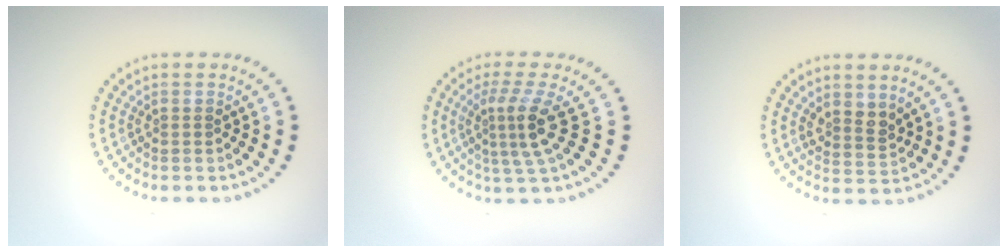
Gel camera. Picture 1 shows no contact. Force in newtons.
{"total": 3.8, "press": 2.5, "slide": 2.8}
{"total": 2.0, "press": 1.7, "slide": 1.0}